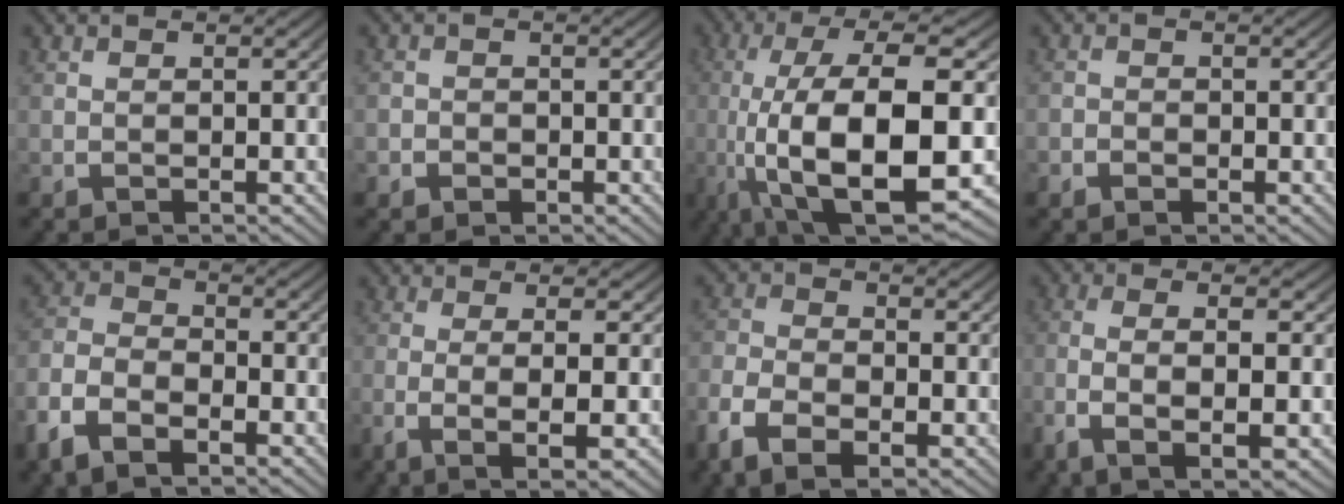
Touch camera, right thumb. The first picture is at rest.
{"total": 1.5, "force": [-0.6, 1.3, 0.2], "torque": [0.002, -0.002, -0.016]}
{"total": 16.7, "force": [-1.9, 7.9, 14.6], "torque": [-0.316, -0.060, 0.009]}
{"total": 1.1, "force": [-0.6, 0.9, 0.2], "torque": [-0.002, -0.001, -0.017]}
{"total": 5.4, "force": [-2.1, 3.8, 3.3], "torque": [-0.082, -0.011, -0.039]}
{"total": 6.8, "force": [-1.3, 1.8, 6.4], "torque": [-0.126, -0.014, -0.010]}
{"total": 5.0, "force": [-1.8, 3.1, 3.5], "torque": [-0.078, -0.010, -0.029]}
{"total": 7.8, "force": [-1.3, 3.1, 7.1], "torque": [-0.151, -0.013, -0.011]}